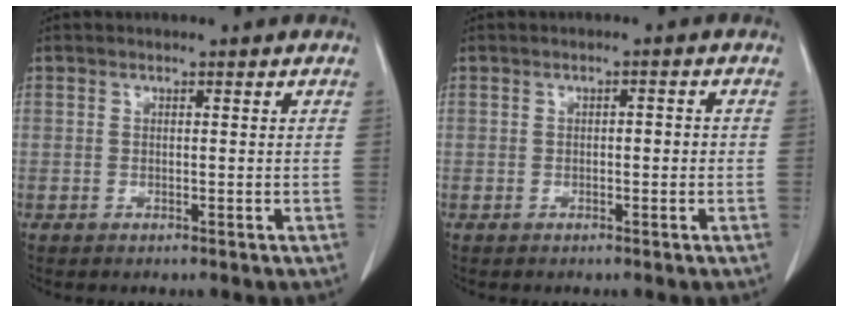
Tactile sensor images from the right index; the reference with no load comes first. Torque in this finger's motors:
{"motor_torque": [0.27, -0.24, 0.04, 0.03]}